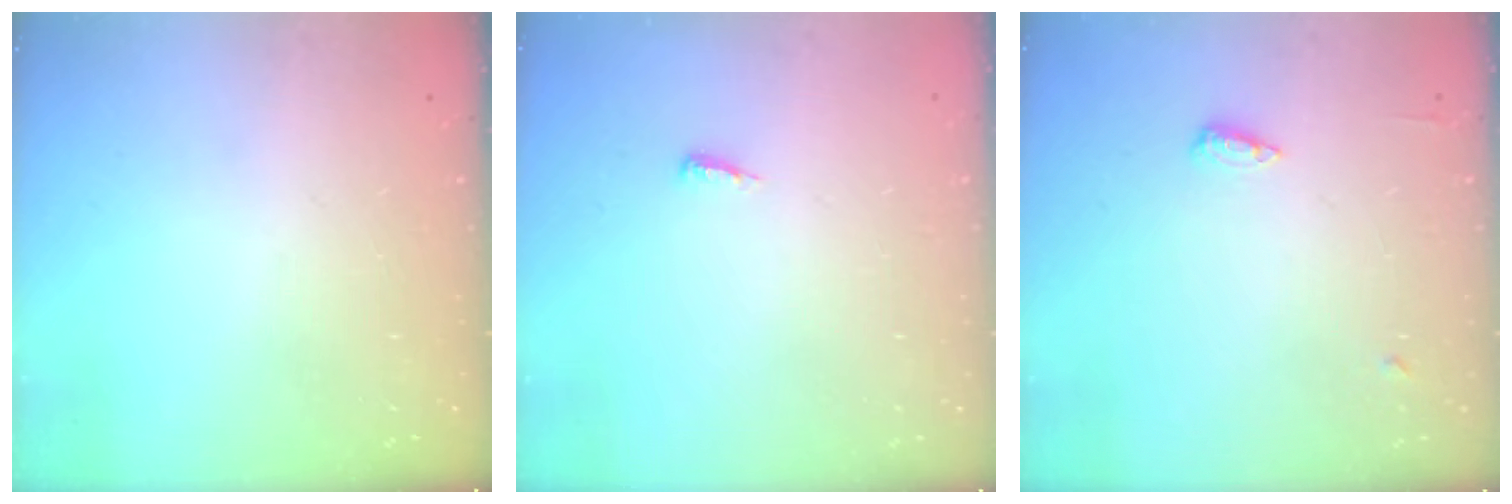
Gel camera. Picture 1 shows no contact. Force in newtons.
{"total": 4.9, "press": 4.9, "slide": 0.5}
{"total": 5.5, "press": 5.4, "slide": 1.0}